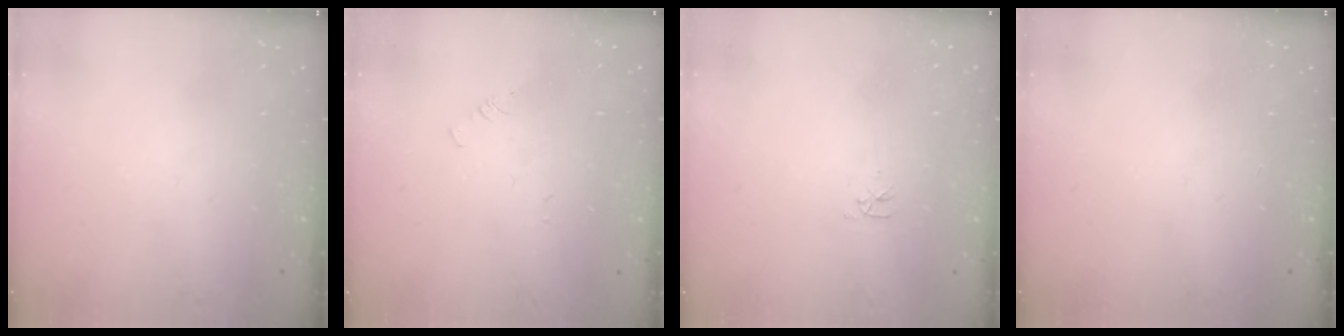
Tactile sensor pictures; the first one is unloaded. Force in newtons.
{"total": 1.0, "press": 0.9, "slide": 0.2}
{"total": 2.8, "press": 2.7, "slide": 0.4}
{"total": 0.0}